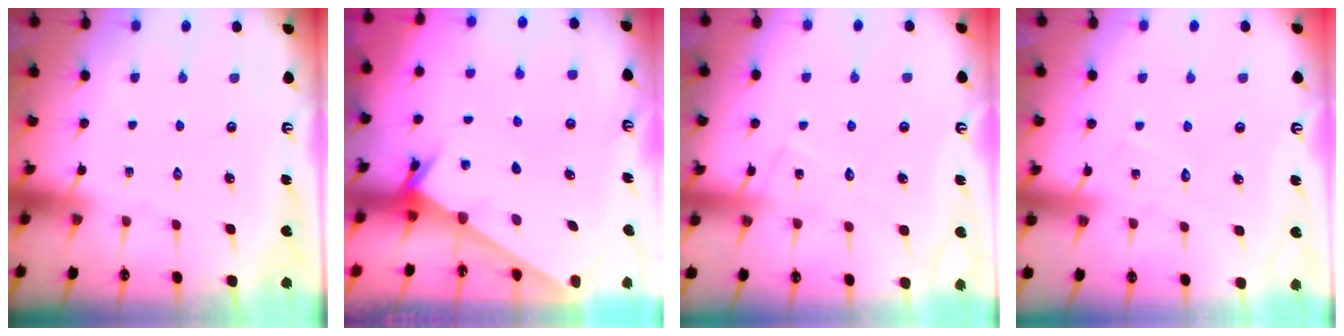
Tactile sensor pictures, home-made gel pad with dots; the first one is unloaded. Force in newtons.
{"total": 2.4, "press": 2.4, "slide": 0.3}
{"total": 9.2, "press": 9.2, "slide": 0.6}
{"total": 4.7, "press": 4.7, "slide": 0.4}